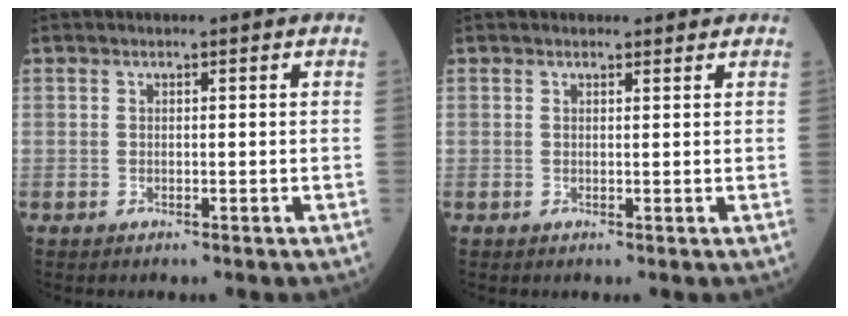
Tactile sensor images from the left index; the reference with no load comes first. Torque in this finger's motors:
{"motor_torque": [-0.29, 0.08, -0.30, 0.00]}